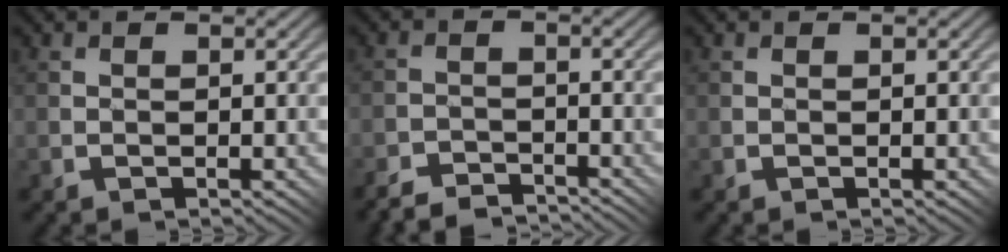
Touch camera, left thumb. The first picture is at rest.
{"total": 3.9, "force": [-3.9, 0.5, 0.4], "torque": [-0.002, 0.003, -0.080]}
{"total": 0.0}